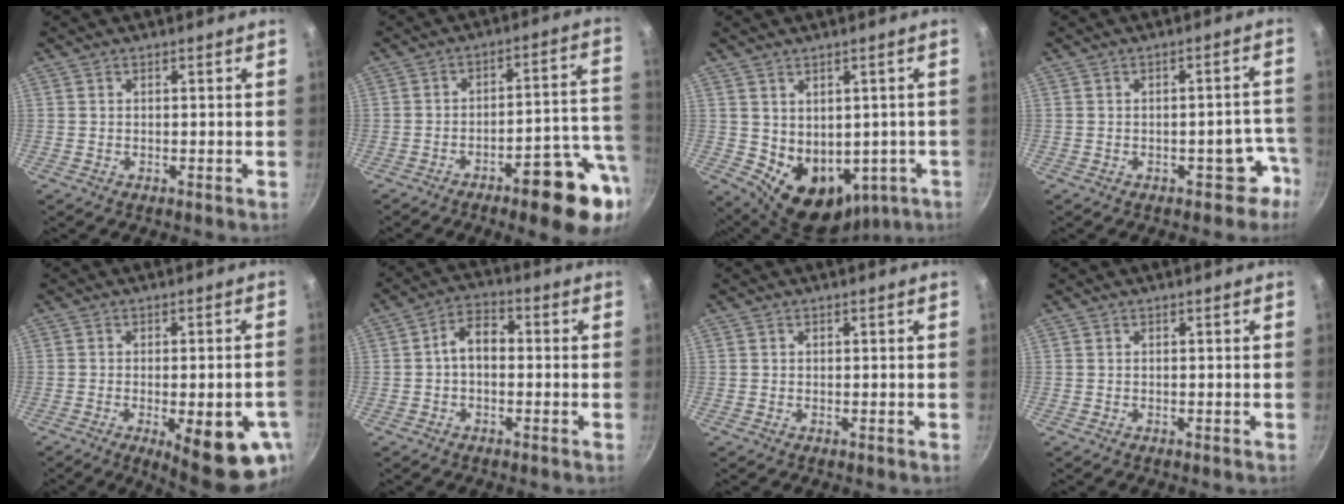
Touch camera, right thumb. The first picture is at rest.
{"total": 14.9, "force": [-6.7, 4.1, 12.7], "torque": [-0.128, 0.049, -0.093]}
{"total": 12.5, "force": [-1.0, 9.5, 8.1], "torque": [-0.094, -0.008, 0.022]}
{"total": 5.4, "force": [-3.1, 3.2, 3.0], "torque": [0.021, 0.049, -0.023]}
{"total": 15.0, "force": [-5.1, 4.8, 13.3], "torque": [-0.146, 0.001, -0.059]}
{"total": 6.0, "force": [-0.3, 4.0, 4.5], "torque": [-0.058, 0.022, -0.016]}
{"total": 0.0}
{"total": 0.0}